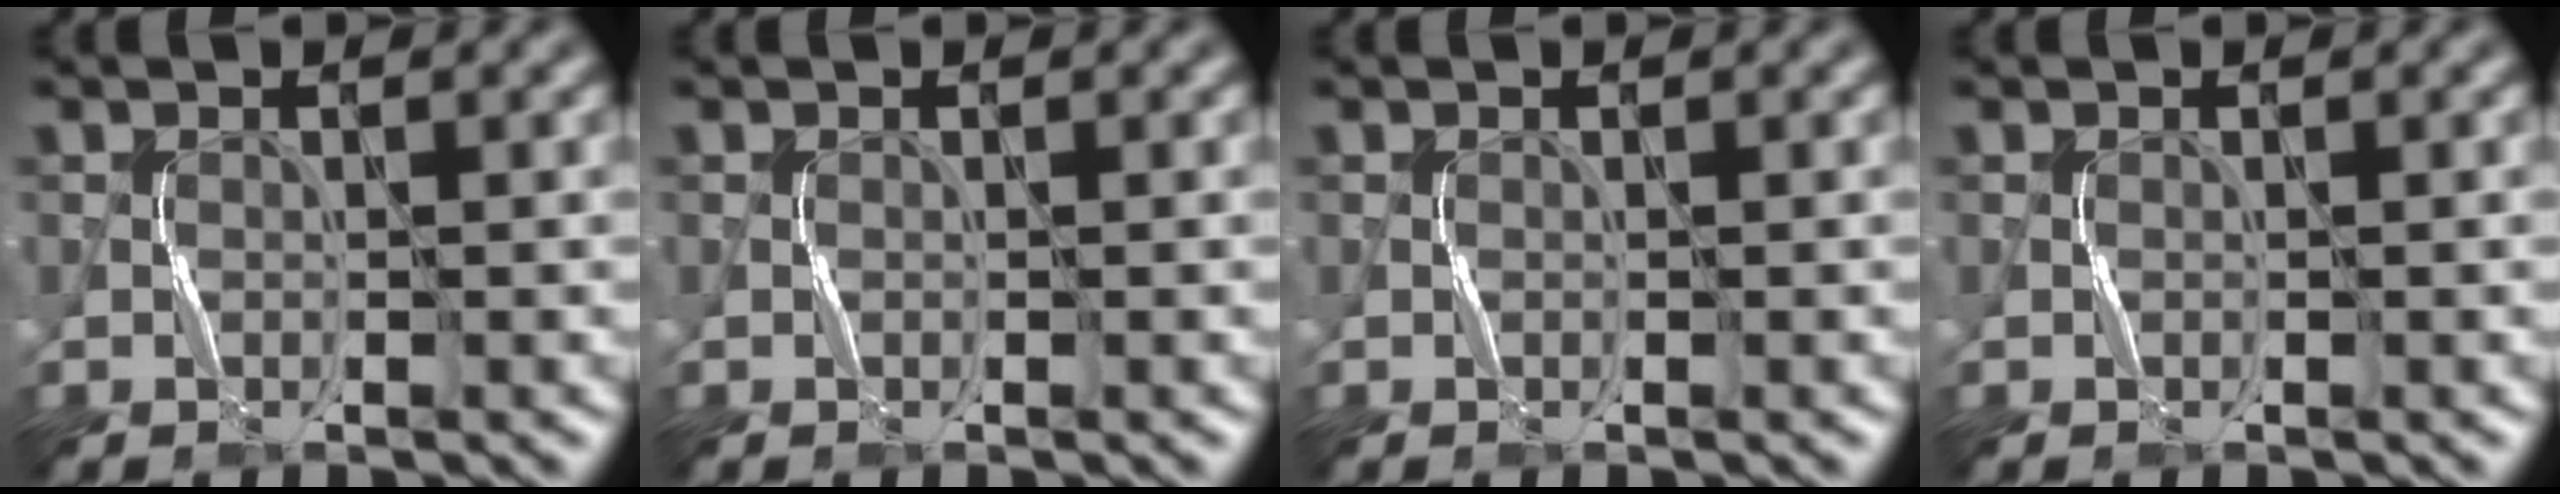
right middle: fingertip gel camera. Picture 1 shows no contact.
{"total": 0.0}
{"total": 0.0}
{"total": 0.0}